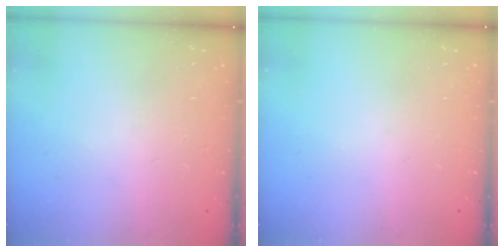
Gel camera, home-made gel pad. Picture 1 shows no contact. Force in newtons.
{"total": 0.0}